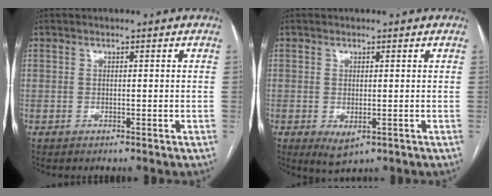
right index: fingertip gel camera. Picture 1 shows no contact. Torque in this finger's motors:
{"motor_torque": [0.48, -0.21, 0.14, 0.03]}